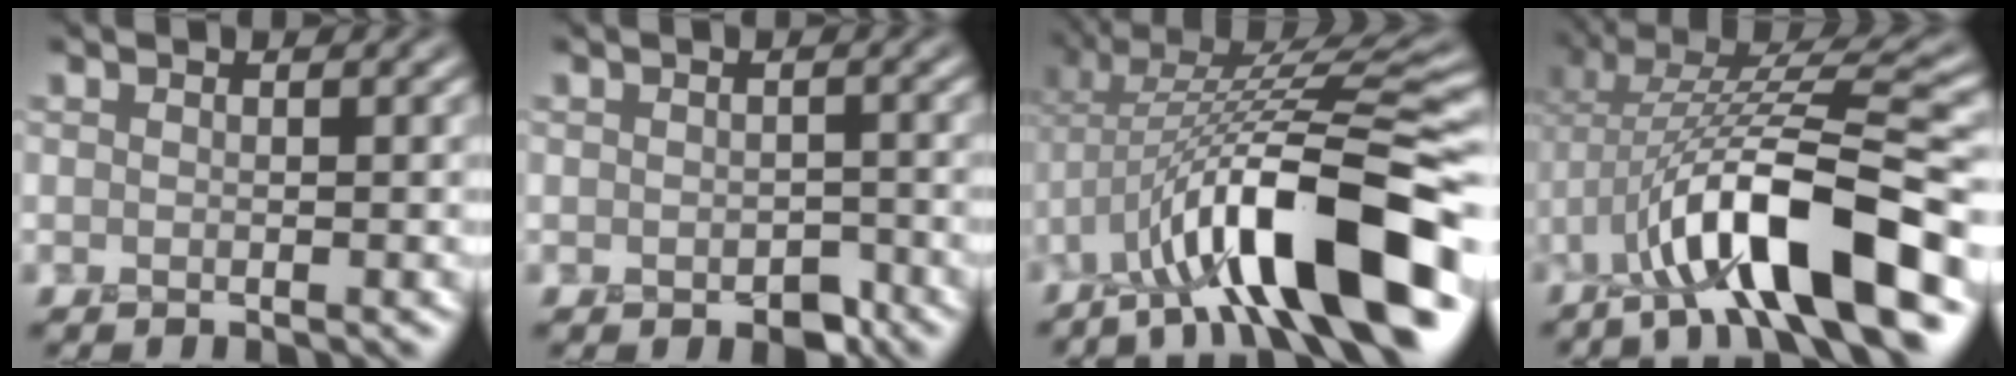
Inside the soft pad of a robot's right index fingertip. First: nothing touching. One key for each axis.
{"total": 1.6, "fx": -1.0, "fy": 1.0, "fz": 0.8, "tx": -0.011, "ty": -0.005, "tz": -0.012}
{"total": 12.6, "fx": -3.6, "fy": 3.9, "fz": 11.5, "tx": -0.180, "ty": 0.016, "tz": -0.061}
{"total": 11.2, "fx": -3.2, "fy": 3.3, "fz": 10.2, "tx": -0.172, "ty": 0.016, "tz": -0.058}